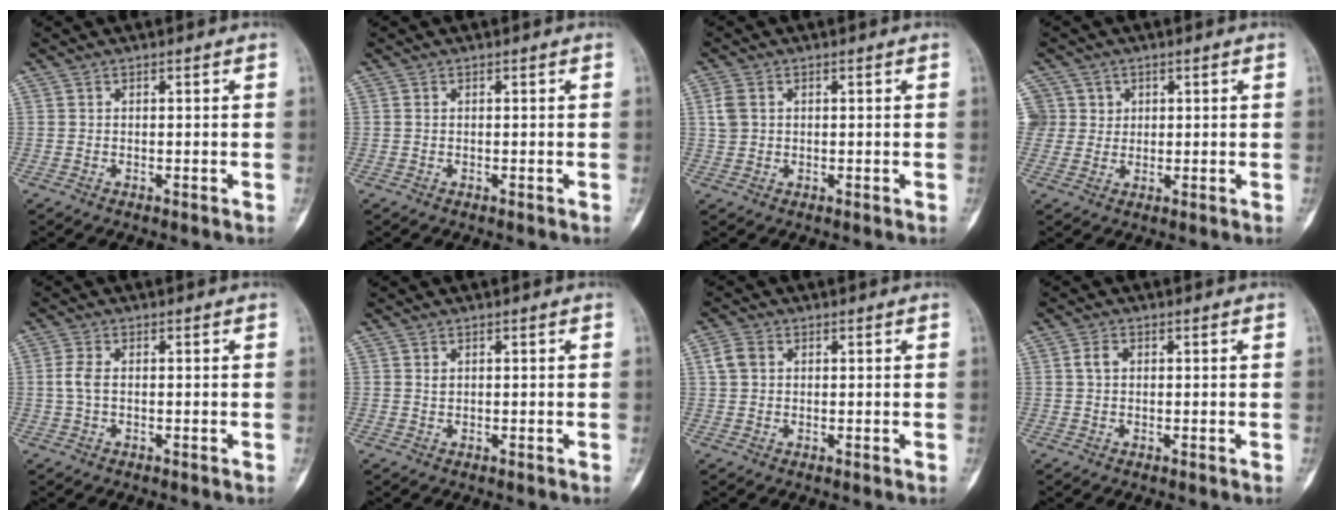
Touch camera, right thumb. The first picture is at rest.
{"total": 0.0}
{"total": 3.2, "force": [0.8, 2.5, 1.9], "torque": [-0.039, 0.004, 0.016]}
{"total": 4.8, "force": [1.6, 4.5, -0.2], "torque": [0.039, -0.002, 0.027]}
{"total": 2.8, "force": [0.0, 1.5, 2.3], "torque": [-0.059, 0.005, -0.005]}
{"total": 0.7, "force": [0.3, 0.5, 0.4], "torque": [-0.005, 0.001, 0.006]}
{"total": 3.2, "force": [0.8, 2.5, 1.9], "torque": [-0.039, 0.007, 0.015]}
{"total": 2.1, "force": [0.4, 1.4, 1.5], "torque": [-0.031, 0.008, 0.008]}